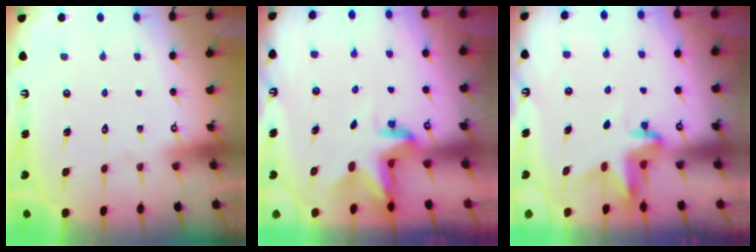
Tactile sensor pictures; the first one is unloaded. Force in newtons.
{"total": 2.8, "press": 2.8, "slide": 0.2}
{"total": 3.5, "press": 3.5, "slide": 0.3}